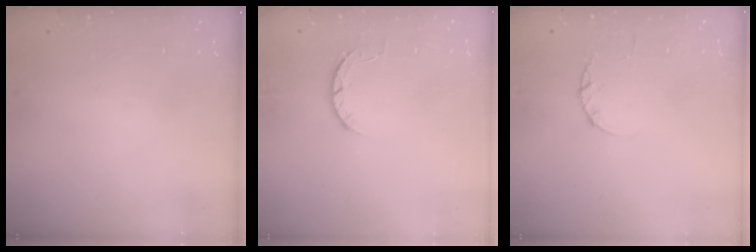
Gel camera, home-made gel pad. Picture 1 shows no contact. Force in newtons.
{"total": 4.5, "press": 4.5, "slide": 0.7}
{"total": 1.7, "press": 1.7, "slide": 0.3}